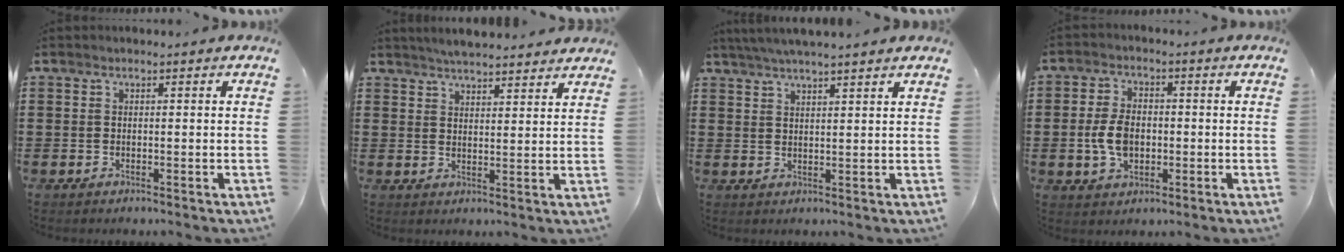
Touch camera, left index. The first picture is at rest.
{"total": 3.8, "force": [3.7, -0.1, 0.6], "torque": [-0.021, -0.011, 0.067]}
{"total": 3.4, "force": [3.1, -0.5, 1.2], "torque": [-0.032, -0.004, 0.055]}
{"total": 5.8, "force": [-0.8, 3.7, 4.4], "torque": [-0.110, -0.001, -0.022]}